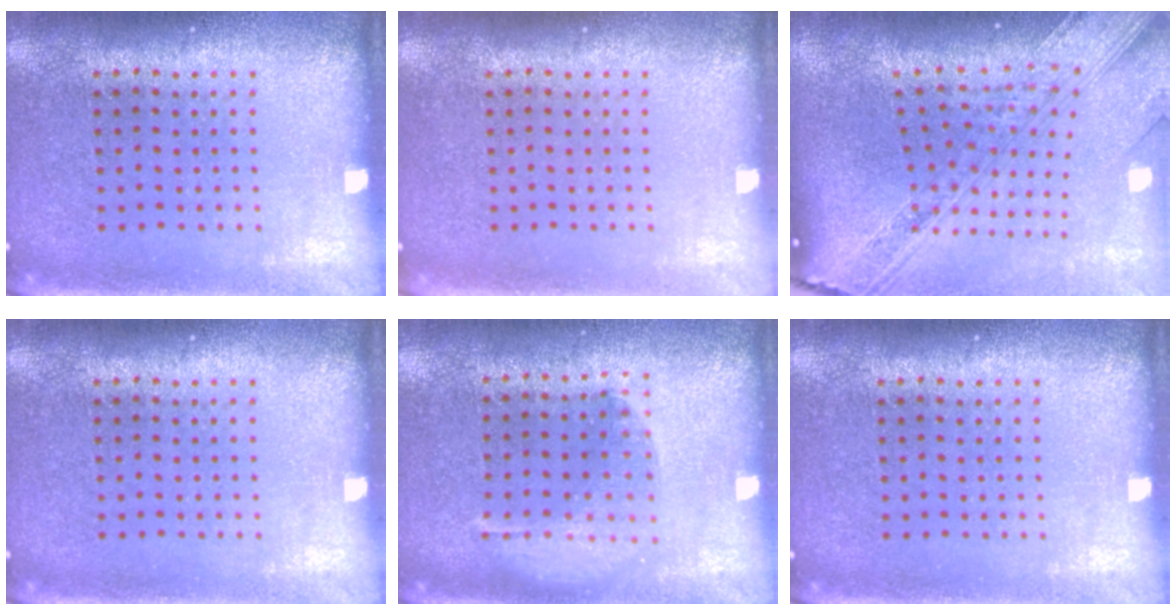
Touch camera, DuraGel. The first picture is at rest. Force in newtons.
{"total": 0.0}
{"total": 4.1, "press": 2.9, "slide": 2.9}
{"total": 0.0}
{"total": 1.3, "press": 1.2, "slide": 0.4}
{"total": 0.0}